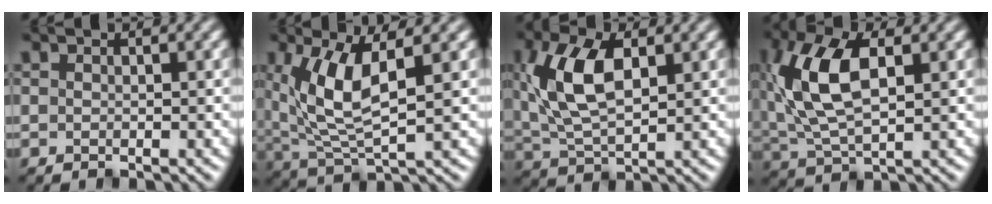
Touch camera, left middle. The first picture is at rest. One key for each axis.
{"total": 6.7, "fx": 1.9, "fy": 2.4, "fz": 6.0, "tx": -0.136, "ty": -0.008, "tz": 0.040}
{"total": 8.2, "fx": 2.1, "fy": 4.3, "fz": 6.7, "tx": -0.153, "ty": 0.012, "tz": 0.034}
{"total": 9.0, "fx": 2.0, "fy": 4.5, "fz": 7.6, "tx": -0.170, "ty": 0.016, "tz": 0.032}